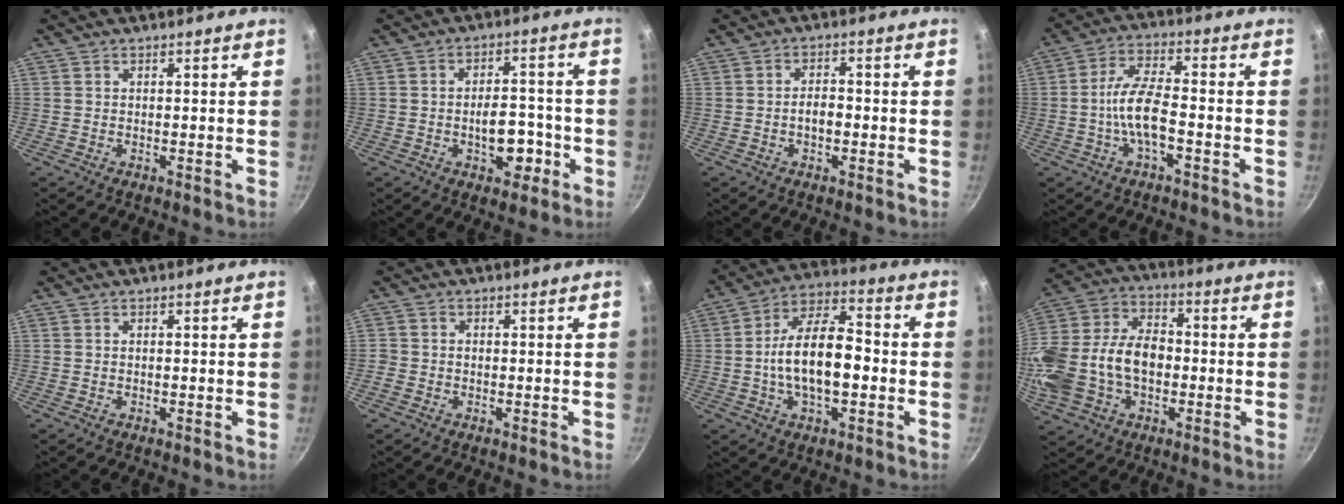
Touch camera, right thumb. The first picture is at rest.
{"total": 8.5, "force": [-2.9, 4.9, 6.3], "torque": [-0.055, 0.022, -0.040]}
{"total": 3.5, "force": [-0.9, 2.0, 2.8], "torque": [-0.034, 0.015, -0.013]}
{"total": 8.6, "force": [-2.6, 3.1, 7.6], "torque": [-0.141, 0.031, -0.057]}
{"total": 0.0}
{"total": 1.6, "force": [-0.7, 1.3, 0.5], "torque": [-0.010, 0.004, -0.016]}
{"total": 15.1, "force": [-1.7, 7.6, 13.0], "torque": [-0.203, 0.040, -0.040]}
{"total": 22.0, "force": [-3.2, 15.3, 15.4], "torque": [-0.317, 0.052, -0.058]}